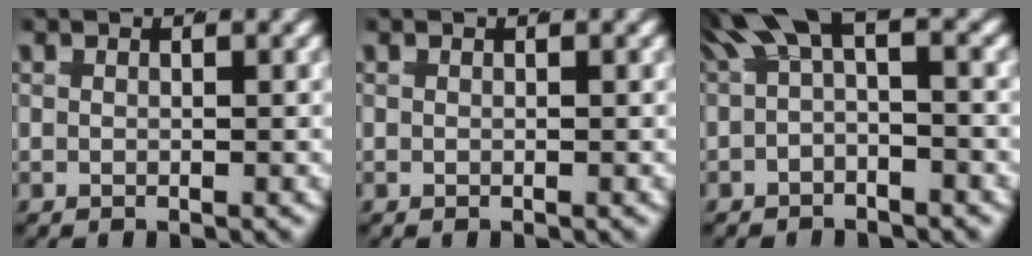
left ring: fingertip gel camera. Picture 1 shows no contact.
{"total": 0.0}
{"total": 3.5, "force": [1.0, 1.6, 3.0], "torque": [-0.054, 0.003, 0.013]}